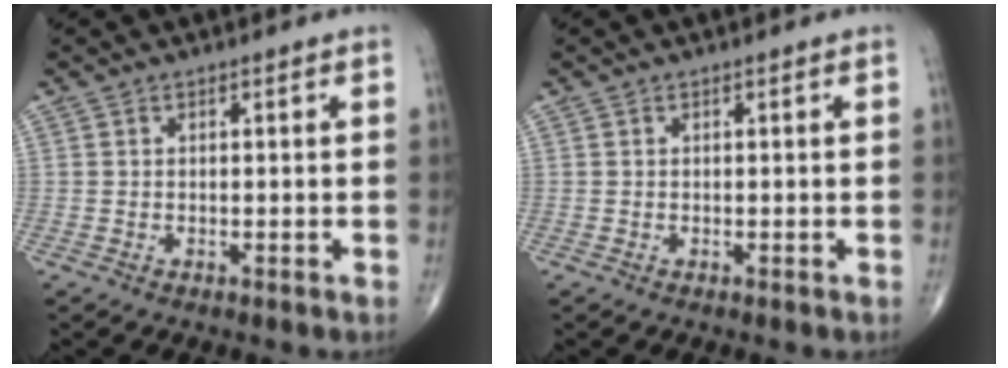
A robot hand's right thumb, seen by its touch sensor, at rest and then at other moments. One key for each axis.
{"total": 0.0}